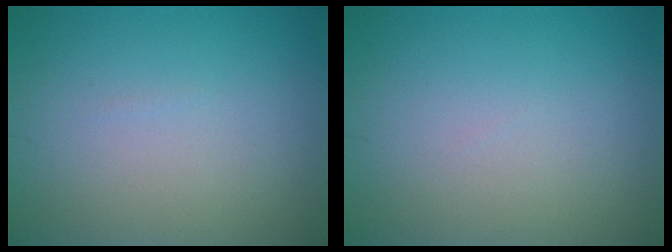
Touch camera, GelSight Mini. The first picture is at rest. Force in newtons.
{"total": 0.0}